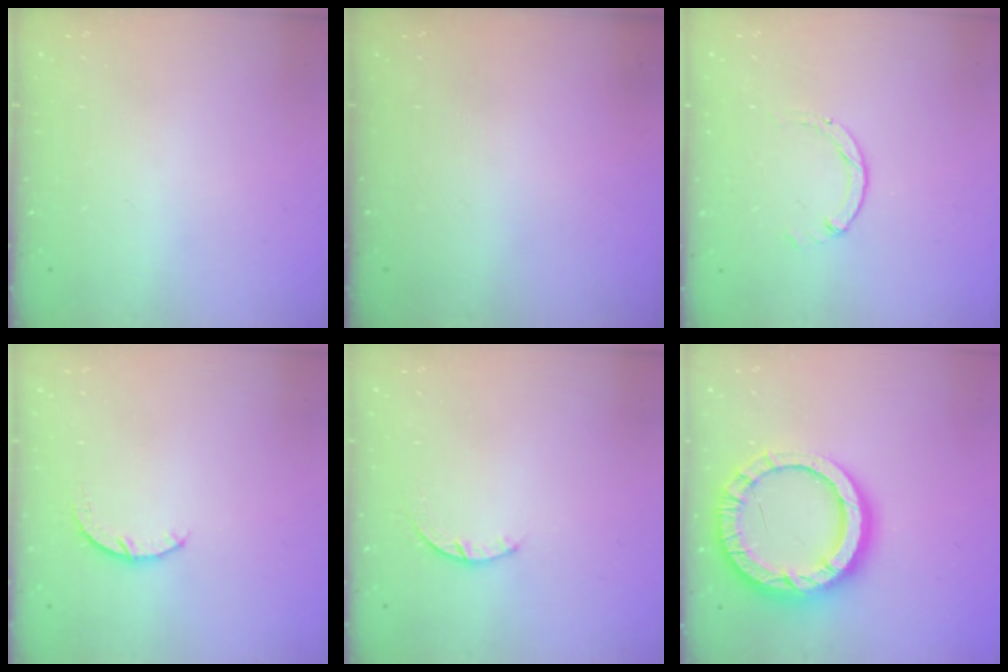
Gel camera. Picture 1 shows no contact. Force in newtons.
{"total": 0.0}
{"total": 0.0}
{"total": 3.4, "press": 3.4, "slide": 0.5}
{"total": 1.2, "press": 1.2, "slide": 0.3}
{"total": 17.2, "press": 17.1, "slide": 1.5}